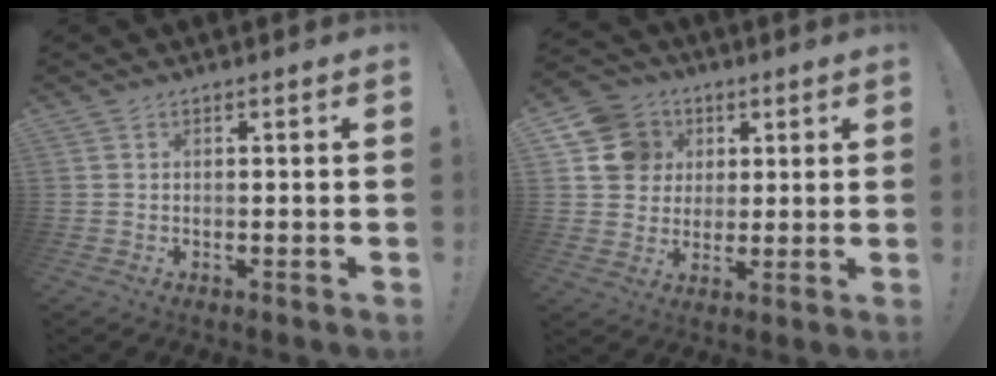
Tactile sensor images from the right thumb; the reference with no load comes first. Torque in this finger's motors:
{"motor_torque": [0.78, 0.93, 0.60, 0.32, 0.00]}